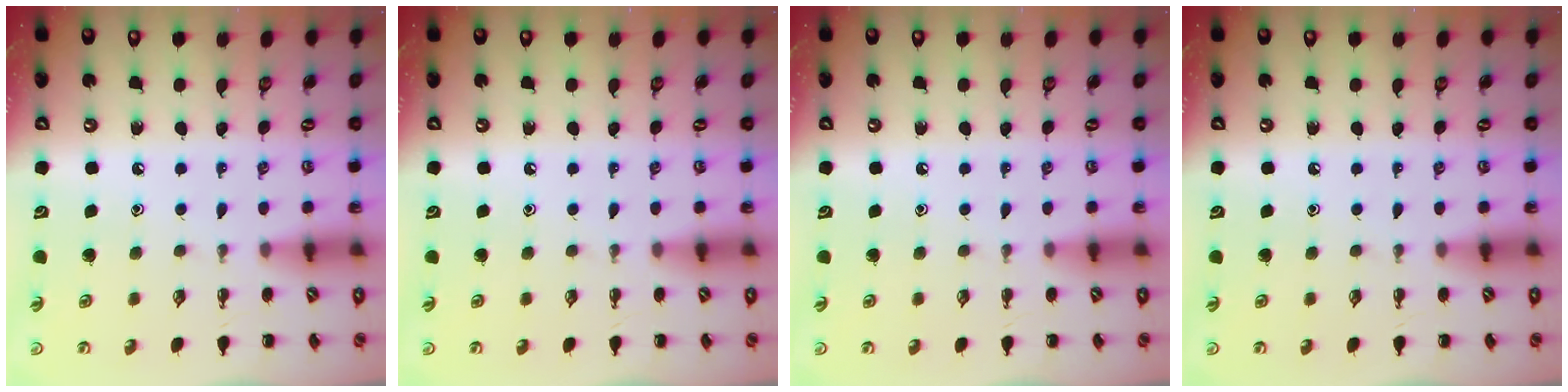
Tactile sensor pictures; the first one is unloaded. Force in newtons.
{"total": 0.0}
{"total": 0.0}
{"total": 0.0}